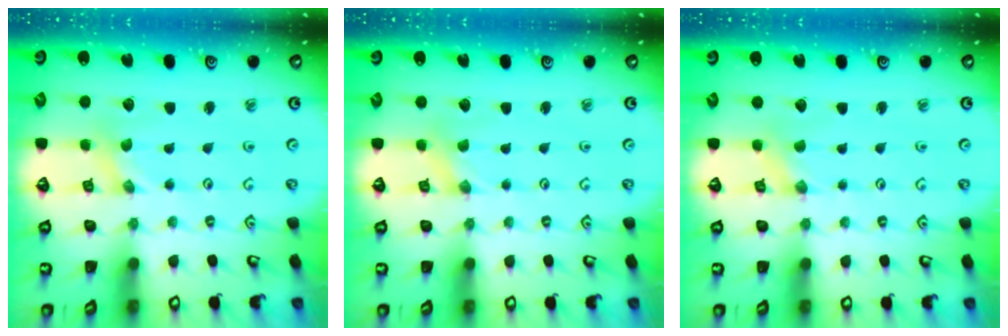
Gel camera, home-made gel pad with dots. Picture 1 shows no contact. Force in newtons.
{"total": 0.0}
{"total": 0.0}